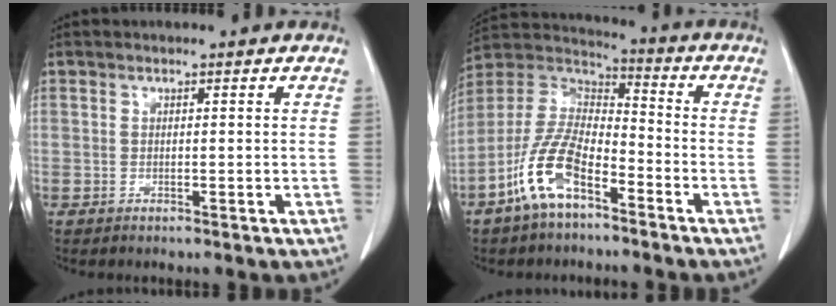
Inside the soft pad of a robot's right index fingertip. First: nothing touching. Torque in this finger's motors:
{"motor_torque": [1.75, -0.39, 0.50, 0.12]}